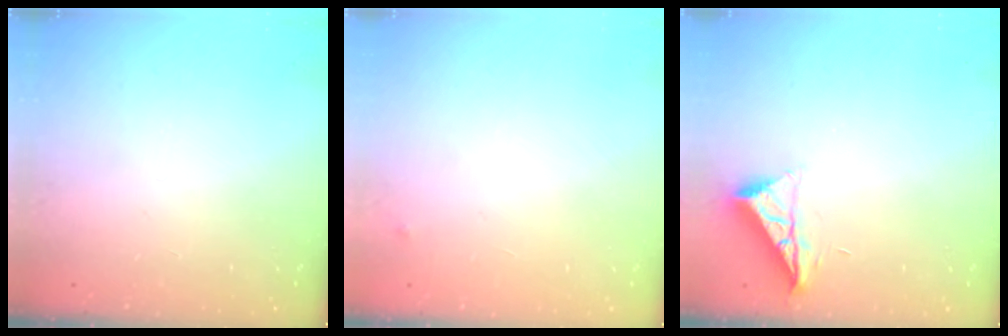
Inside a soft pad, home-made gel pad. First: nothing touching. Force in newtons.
{"total": 2.5, "press": 2.4, "slide": 0.4}
{"total": 7.7, "press": 7.7, "slide": 0.3}